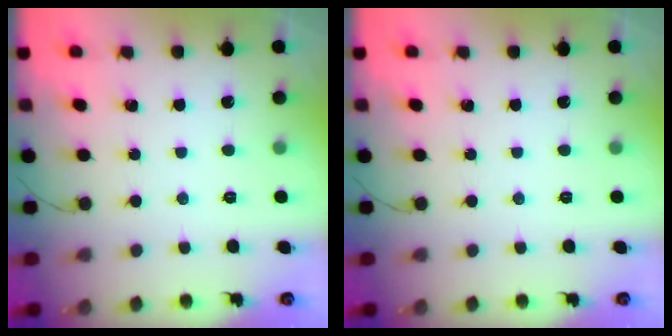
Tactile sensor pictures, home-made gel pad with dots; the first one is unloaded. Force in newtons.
{"total": 0.0}